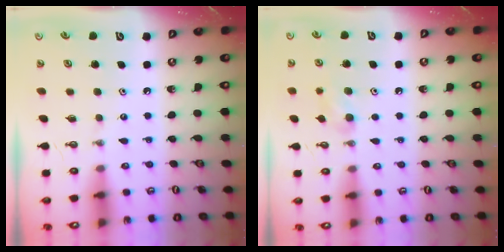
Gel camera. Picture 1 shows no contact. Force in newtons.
{"total": 8.4, "press": 7.7, "slide": 3.3}